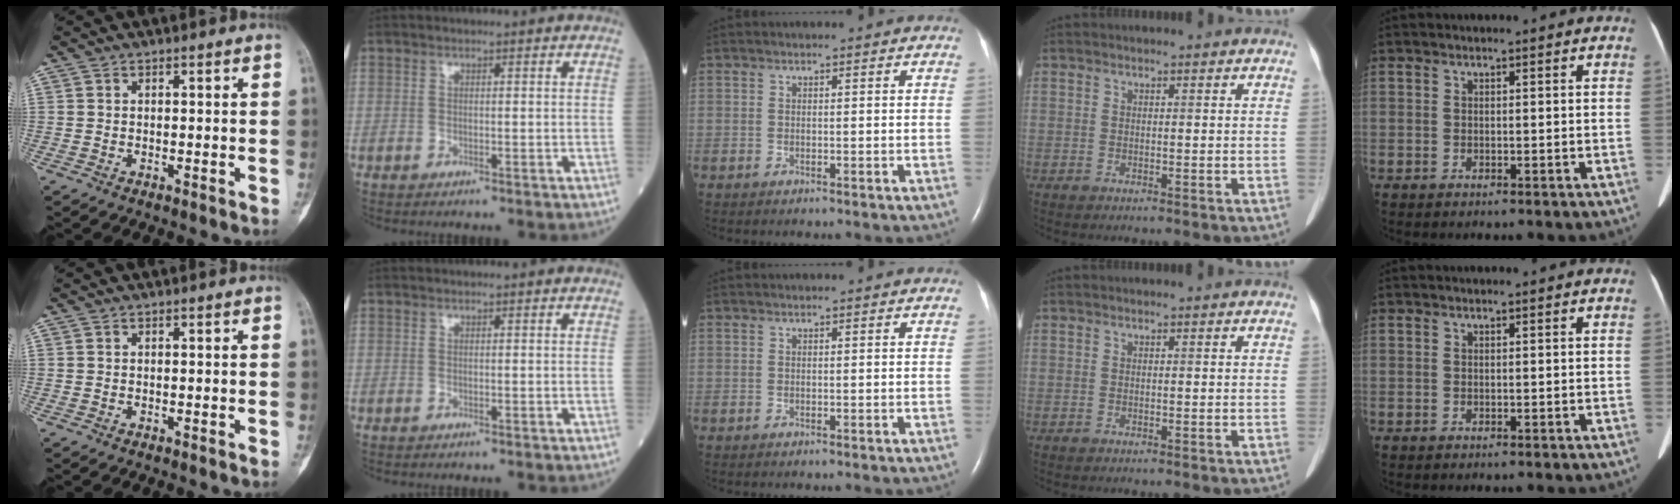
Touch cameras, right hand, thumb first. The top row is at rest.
{}